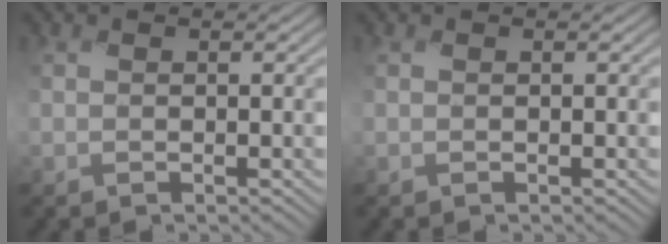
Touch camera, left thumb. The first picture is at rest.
{"total": 0.0}